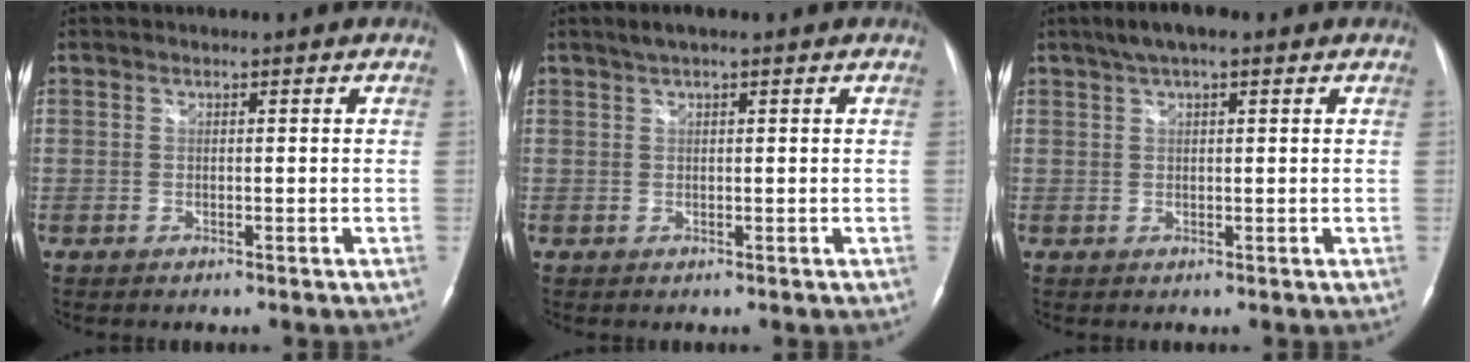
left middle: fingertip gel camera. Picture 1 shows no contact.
{"total": 2.4, "force": [1.6, 0.4, 1.7], "torque": [-0.036, 0.017, 0.028]}
{"total": 5.3, "force": [3.5, 1.2, 3.8], "torque": [-0.070, 0.028, 0.055]}